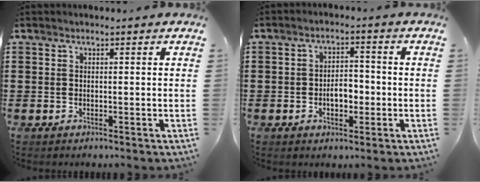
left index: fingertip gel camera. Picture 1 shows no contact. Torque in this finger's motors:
{"motor_torque": [0.13, 0.09, 0.32, 0.06]}